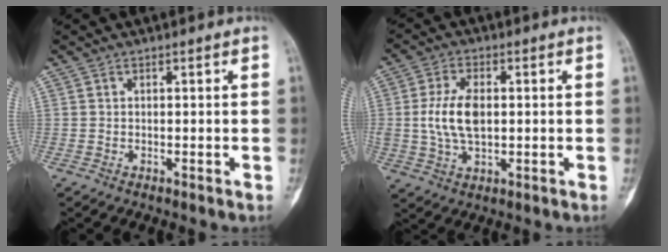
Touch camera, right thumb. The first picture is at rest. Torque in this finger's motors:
{"motor_torque": [0.25, 0.46, 0.87, -0.12, 0.22]}